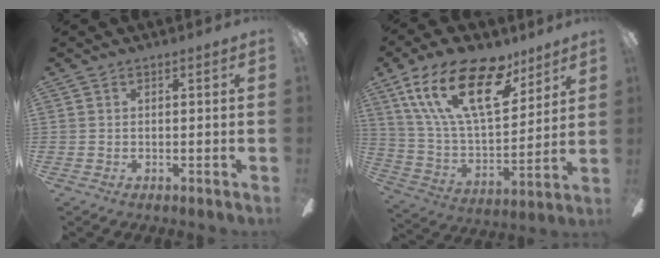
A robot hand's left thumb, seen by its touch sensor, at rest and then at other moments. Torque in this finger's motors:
{"motor_torque": [0.42, 0.63, 1.64, -1.13, 0.52]}